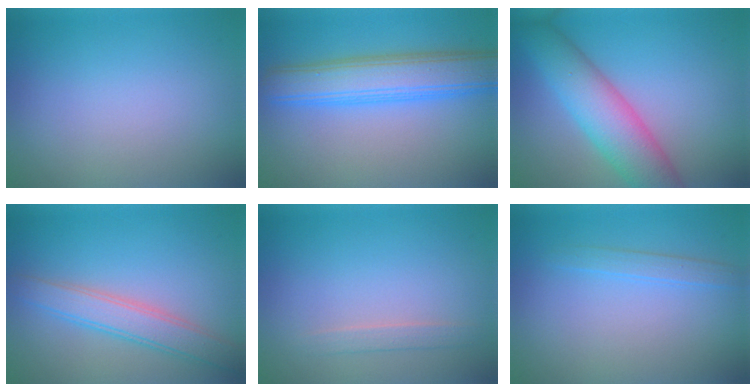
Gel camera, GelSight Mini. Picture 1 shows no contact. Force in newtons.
{"total": 6.6, "press": 6.6, "slide": 0.2}
{"total": 7.2, "press": 7.2, "slide": 0.2}
{"total": 3.8, "press": 3.8, "slide": 0.1}
{"total": 1.2, "press": 1.2, "slide": 0.1}
{"total": 1.3, "press": 1.3, "slide": 0.1}